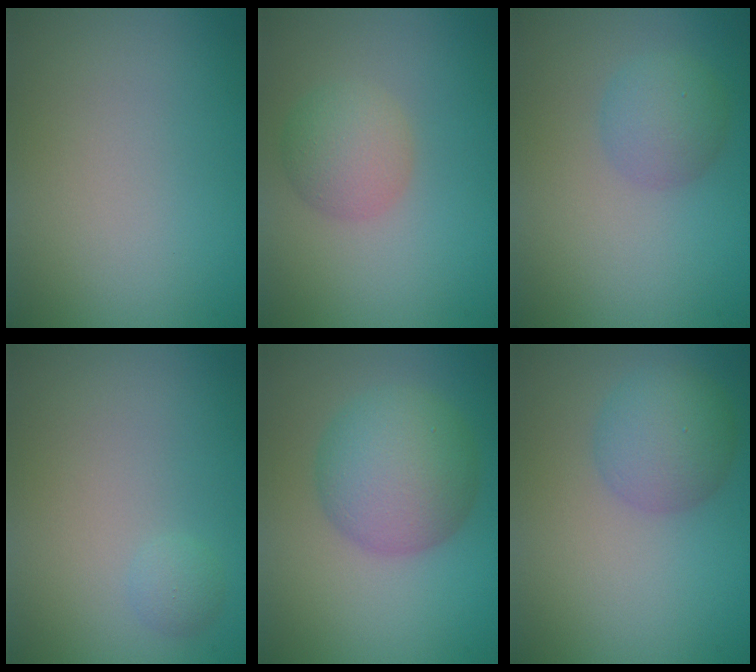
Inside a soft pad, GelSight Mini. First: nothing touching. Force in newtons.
{"total": 3.0, "press": 3.0, "slide": 0.0}
{"total": 2.6, "press": 2.6, "slide": 0.1}
{"total": 0.9, "press": 0.9, "slide": 0.0}
{"total": 6.5, "press": 6.5, "slide": 0.2}
{"total": 3.7, "press": 3.7, "slide": 0.1}